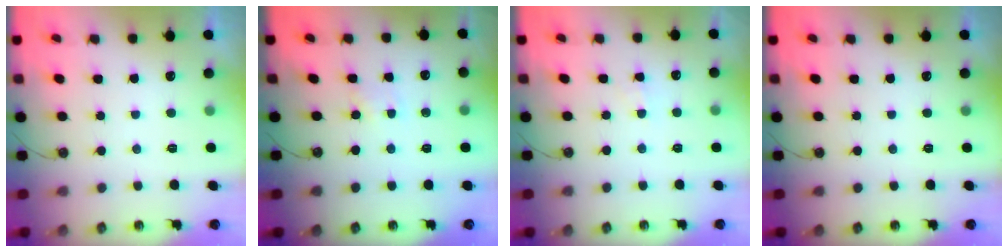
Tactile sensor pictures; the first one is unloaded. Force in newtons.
{"total": 1.3, "press": 1.3, "slide": 0.2}
{"total": 3.0, "press": 2.9, "slide": 0.5}
{"total": 0.0}